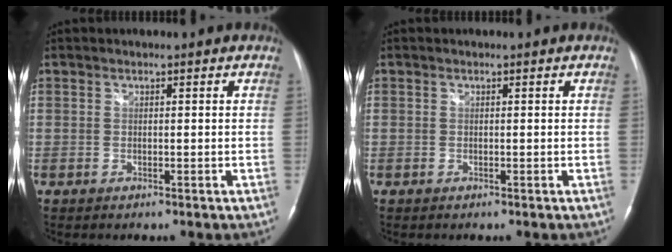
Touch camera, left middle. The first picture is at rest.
{"total": 0.0}